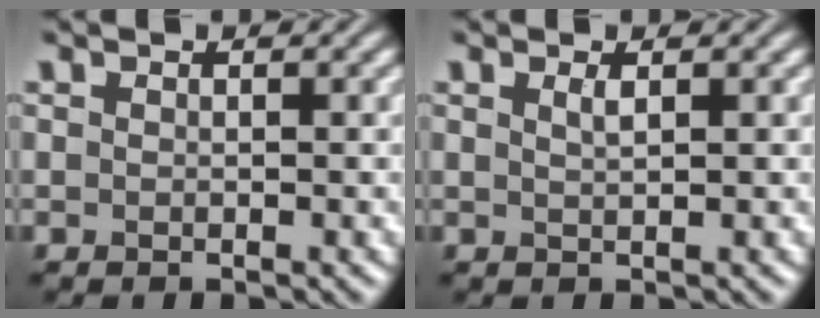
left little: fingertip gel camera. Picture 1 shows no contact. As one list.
[{"total": 1.0, "force": [0.5, 0.3, 0.8], "torque": [-0.011, 0.002, 0.008]}]